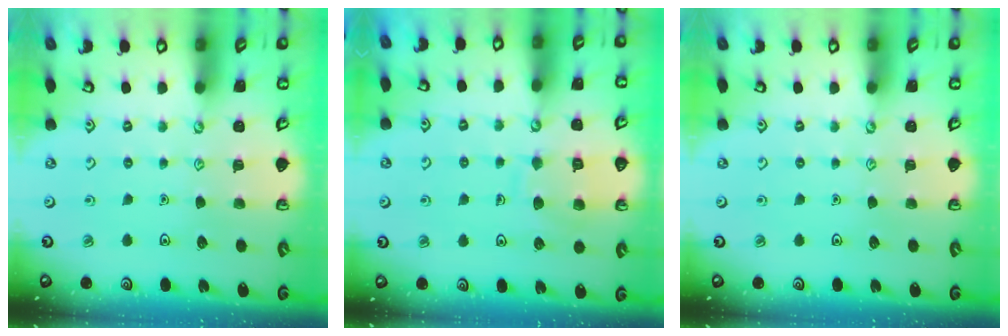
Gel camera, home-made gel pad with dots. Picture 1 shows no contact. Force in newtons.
{"total": 9.7, "press": 9.7, "slide": 0.9}
{"total": 0.0}